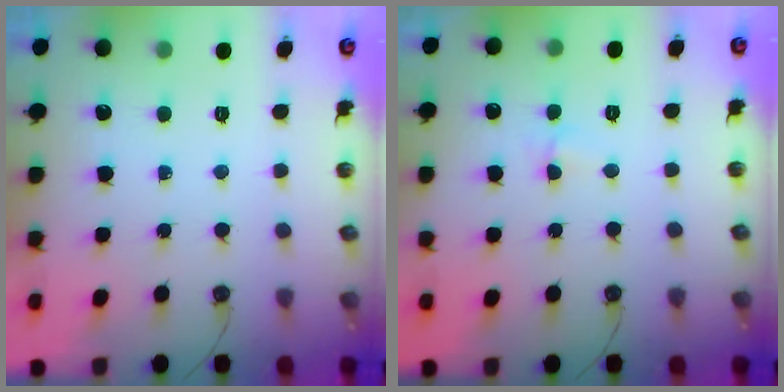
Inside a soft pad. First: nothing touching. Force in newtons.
{"total": 2.9, "press": 2.8, "slide": 0.7}